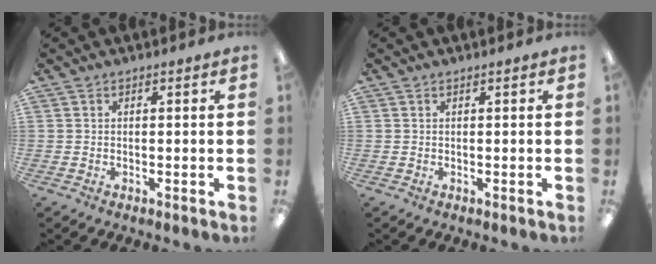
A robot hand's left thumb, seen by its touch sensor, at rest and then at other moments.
{"total": 0.0}